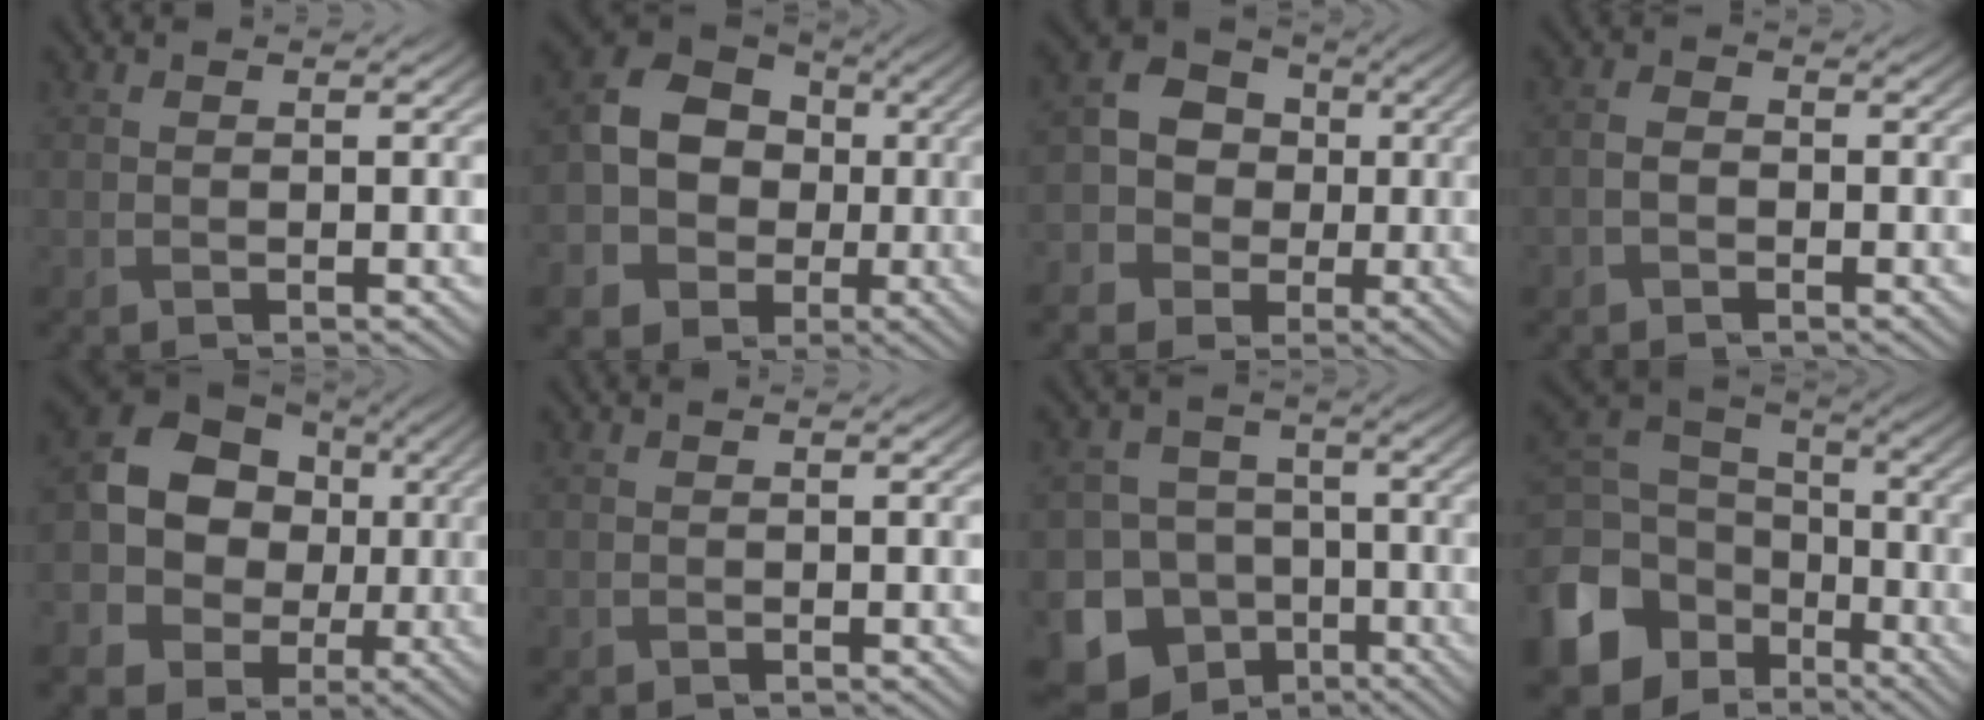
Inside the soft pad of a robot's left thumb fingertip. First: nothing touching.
{"total": 11.3, "force": [-1.6, 9.5, 5.9], "torque": [-0.137, -0.019, -0.039]}
{"total": 7.7, "force": [-1.5, 7.0, 2.9], "torque": [-0.068, -0.005, -0.049]}
{"total": 1.9, "force": [-0.9, 1.4, 0.9], "torque": [-0.019, 0.004, -0.025]}
{"total": 14.7, "force": [-0.4, 12.6, 7.5], "torque": [-0.176, -0.004, -0.018]}
{"total": 0.0}
{"total": 13.6, "force": [-7.3, 11.0, 3.4], "torque": [-0.097, -0.050, -0.134]}
{"total": 15.2, "force": [-6.9, 11.7, 6.8], "torque": [-0.235, -0.050, -0.117]}